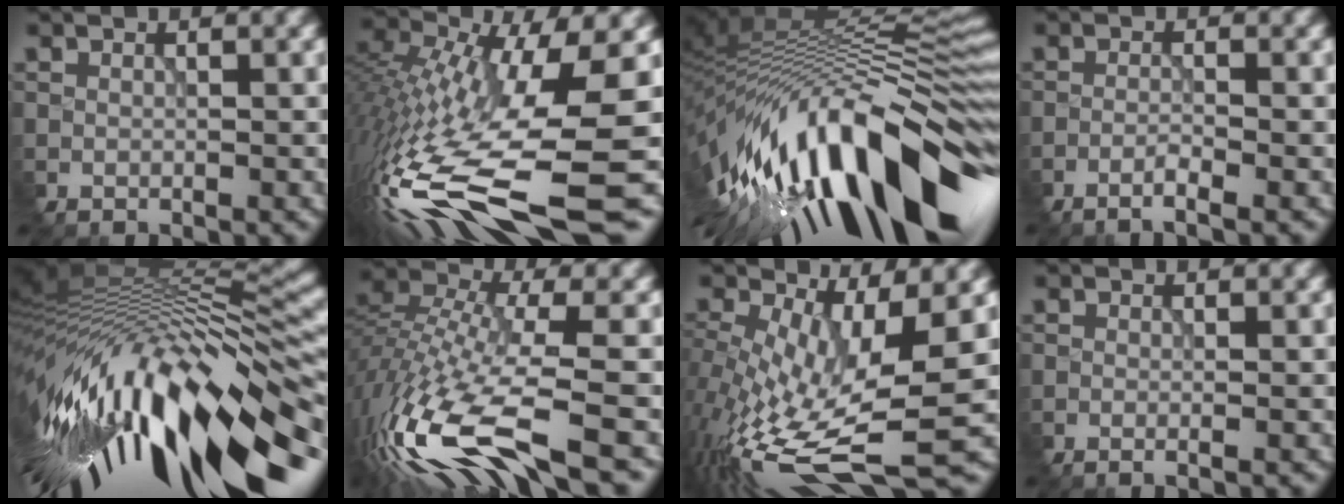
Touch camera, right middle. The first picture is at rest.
{"total": 14.5, "force": [-4.1, 4.1, 13.3], "torque": [-0.280, -0.012, -0.063]}
{"total": 15.8, "force": [-5.2, 6.2, 13.6], "torque": [-0.206, 0.008, -0.083]}
{"total": 1.9, "force": [-1.5, 0.1, 1.2], "torque": [-0.016, 0.006, -0.038]}
{"total": 17.1, "force": [-6.3, 5.8, 14.8], "torque": [-0.265, -0.012, -0.101]}
{"total": 13.0, "force": [-7.0, 4.3, 10.1], "torque": [-0.231, -0.001, -0.123]}
{"total": 11.2, "force": [-2.5, 3.5, 10.4], "torque": [-0.212, -0.024, -0.028]}
{"total": 1.2, "force": [-0.1, 0.5, 1.1], "torque": [-0.008, -0.001, -0.014]}